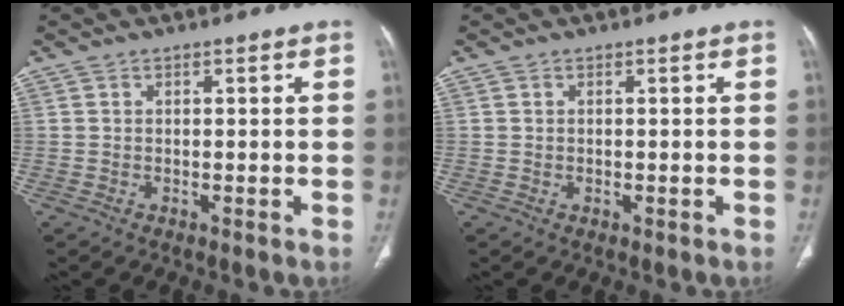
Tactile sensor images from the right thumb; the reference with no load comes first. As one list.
[{"total": 0.0}]